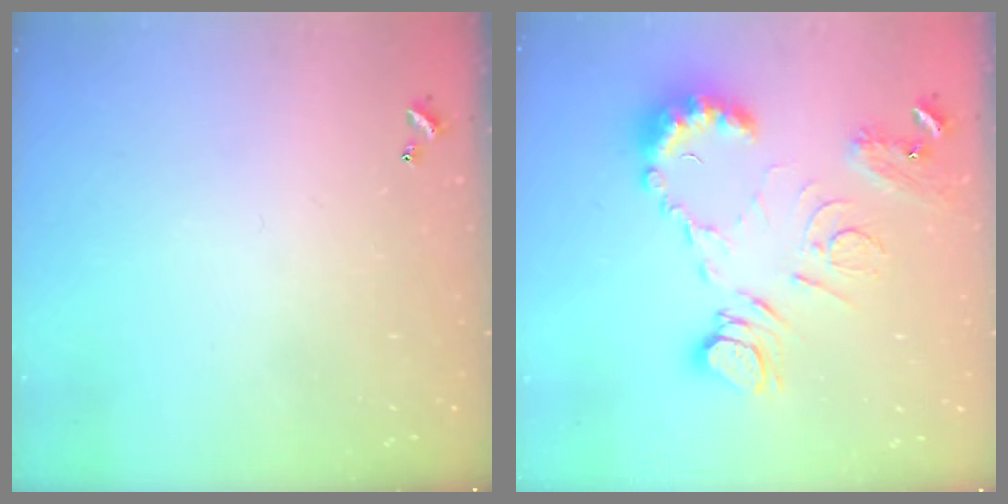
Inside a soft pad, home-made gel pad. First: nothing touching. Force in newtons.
{"total": 16.0, "press": 15.9, "slide": 1.2}